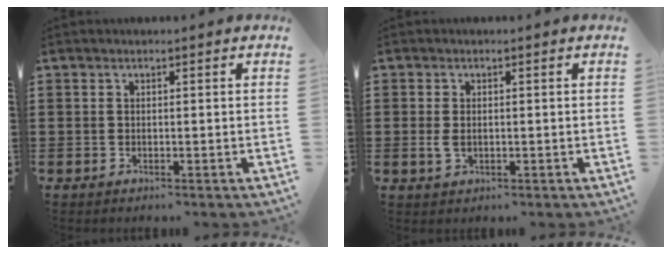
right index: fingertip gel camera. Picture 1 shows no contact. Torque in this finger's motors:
{"motor_torque": [0.65, 0.88, 0.19, 0.01]}